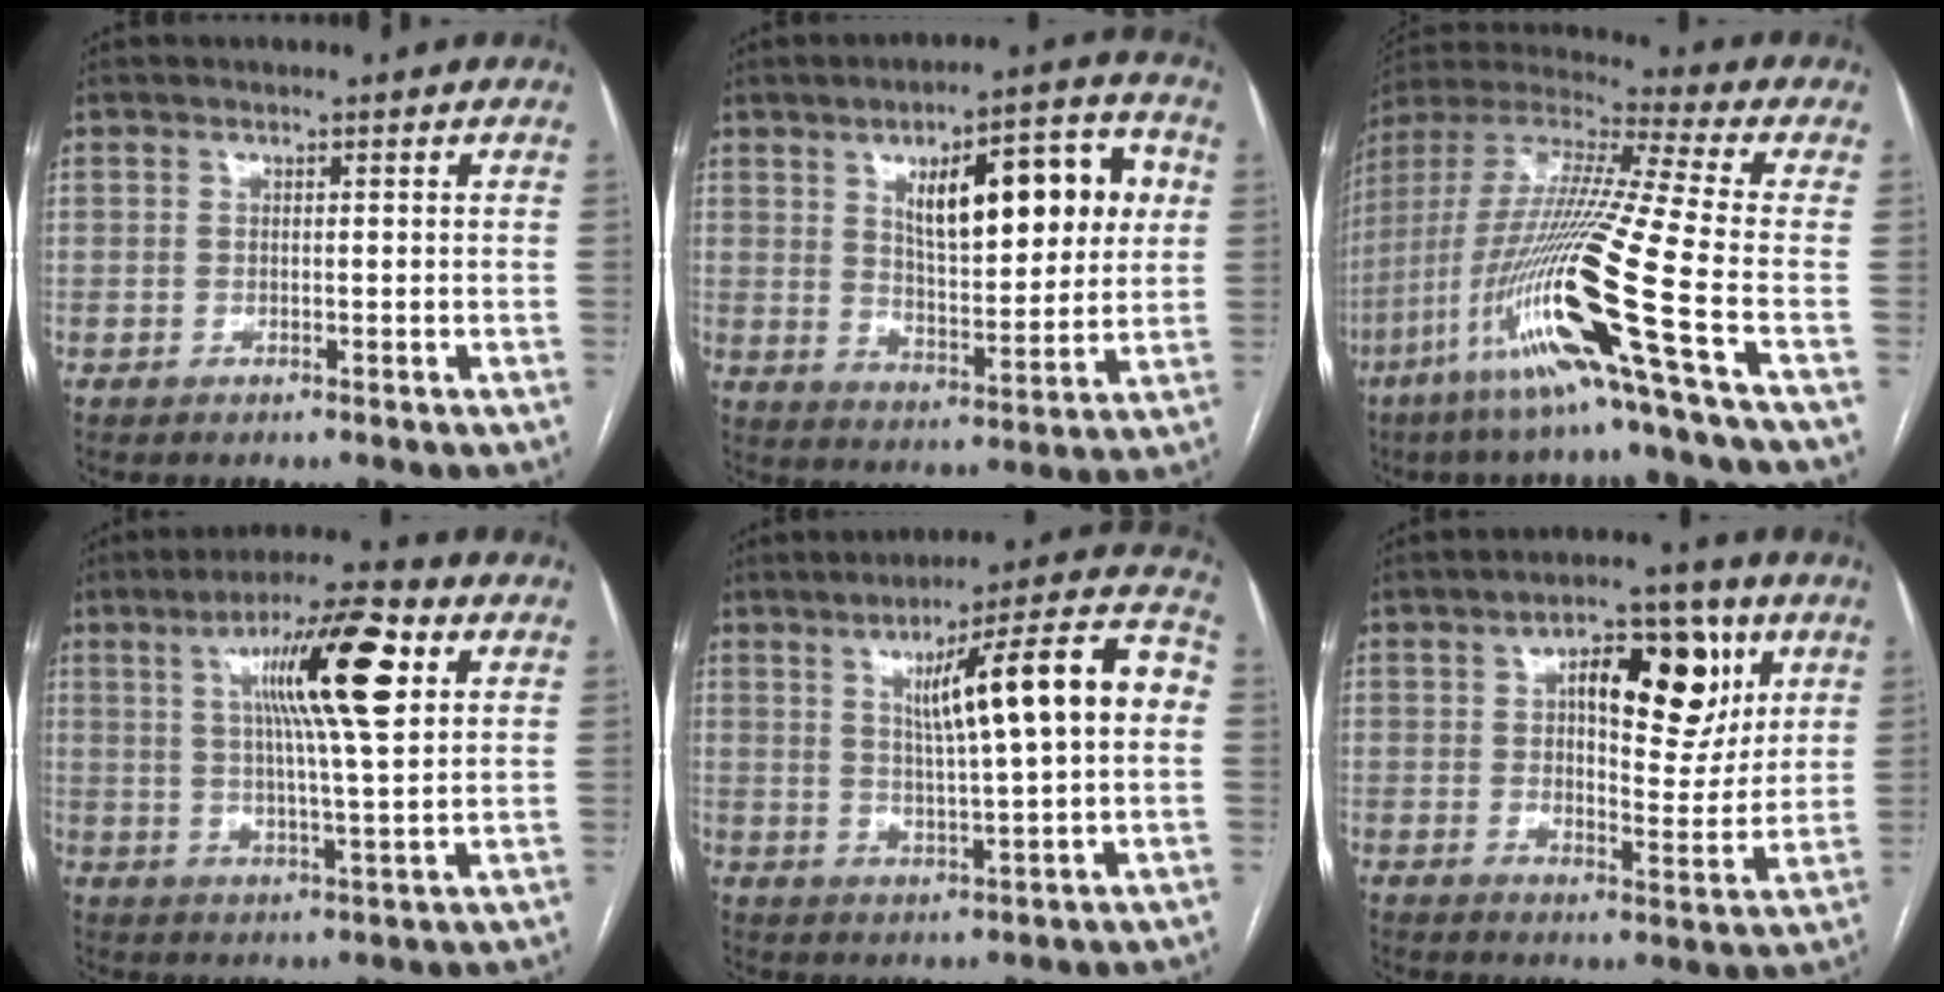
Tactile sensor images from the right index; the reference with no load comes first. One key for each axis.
{"total": 16.2, "fx": 5.0, "fy": 5.0, "fz": 14.5, "tx": -0.207, "ty": 0.023, "tz": 0.079}
{"total": 22.3, "fx": -8.7, "fy": -1.5, "fz": 20.5, "tx": -0.424, "ty": -0.034, "tz": -0.175}
{"total": 13.7, "fx": 4.6, "fy": 0.9, "fz": 12.9, "tx": -0.217, "ty": 0.014, "tz": 0.073}
{"total": 15.4, "fx": 2.6, "fy": 1.0, "fz": 15.1, "tx": -0.220, "ty": 0.026, "tz": 0.039}
{"total": 13.1, "fx": 4.9, "fy": 5.3, "fz": 10.9, "tx": -0.151, "ty": 0.021, "tz": 0.075}